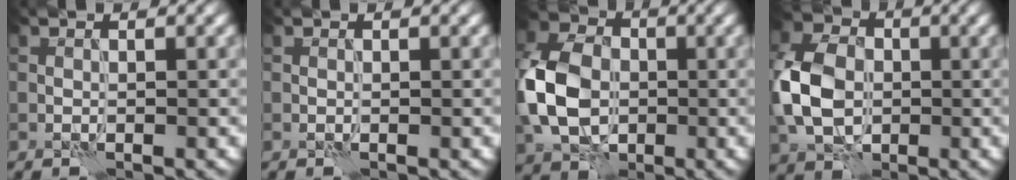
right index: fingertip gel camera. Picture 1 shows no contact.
{"total": 0.0}
{"total": 9.1, "force": [-1.1, 6.6, 6.2], "torque": [-0.143, 0.006, -0.036]}
{"total": 7.8, "force": [-0.8, 5.7, 5.3], "torque": [-0.123, 0.008, -0.028]}